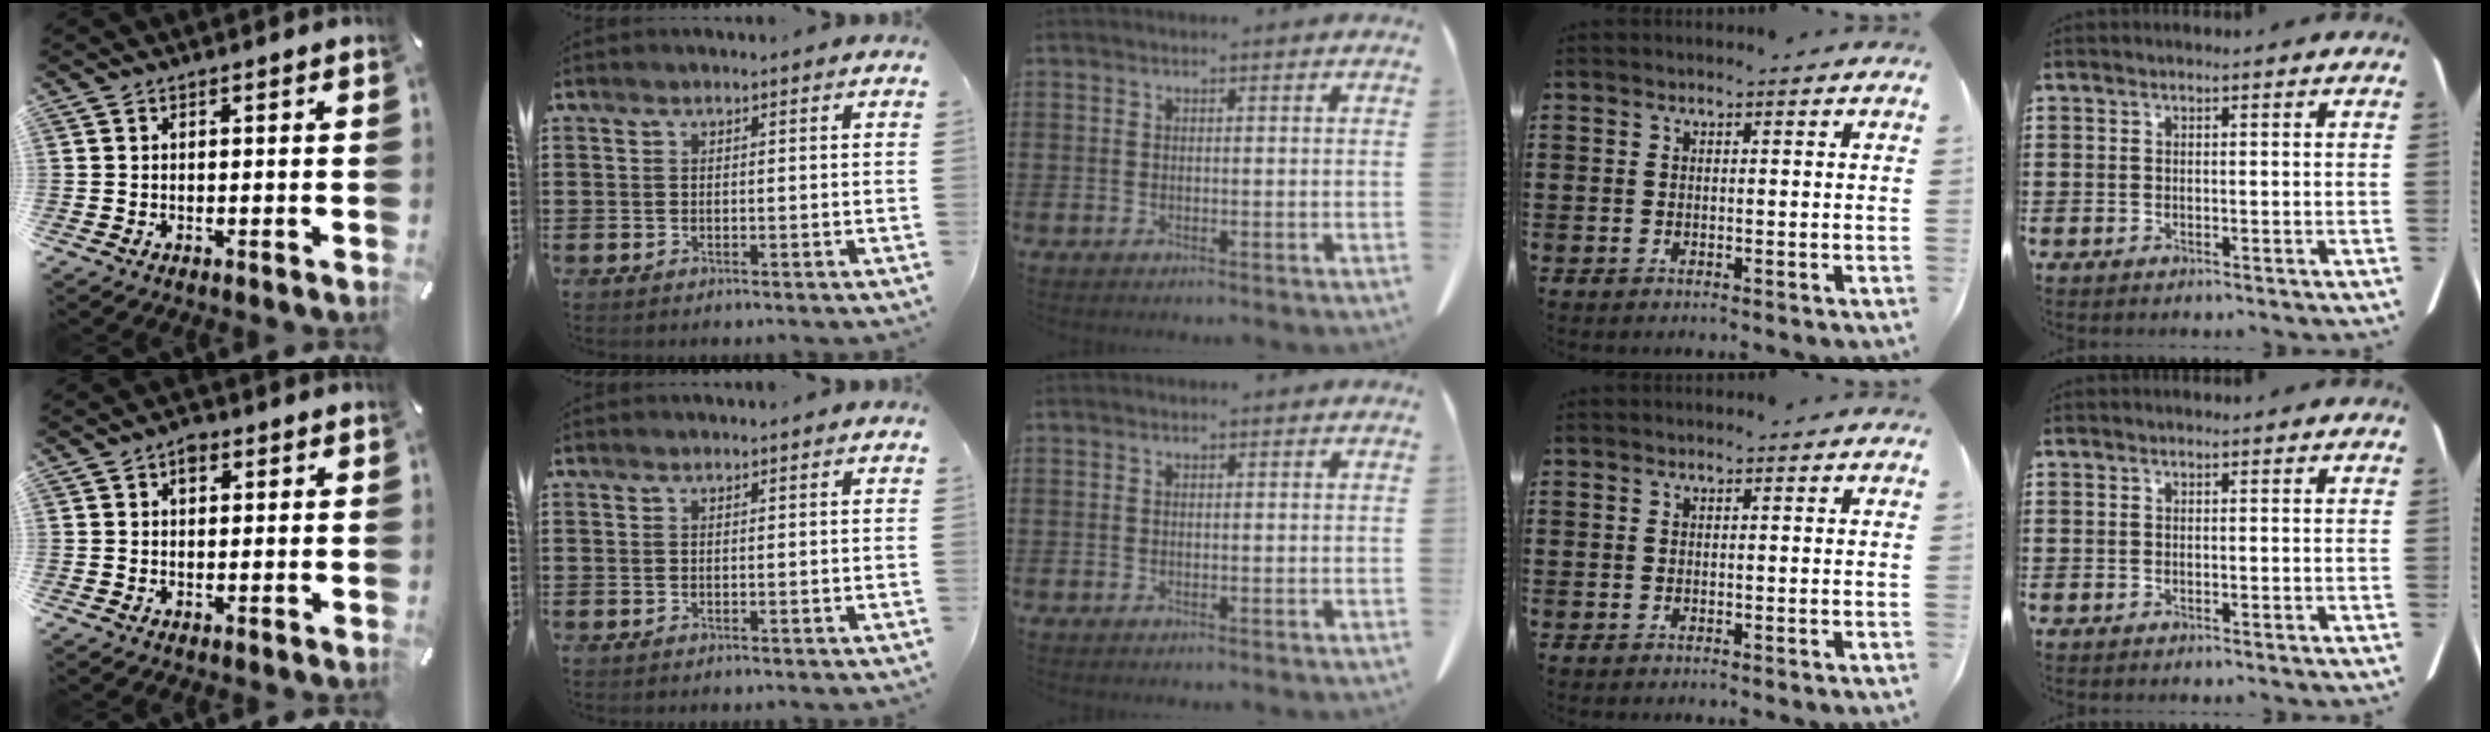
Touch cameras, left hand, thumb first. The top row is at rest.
{"thumb": {"total": 2.6, "force": [1.0, 1.9, 1.4], "torque": [-0.015, 0.000, 0.013]}}